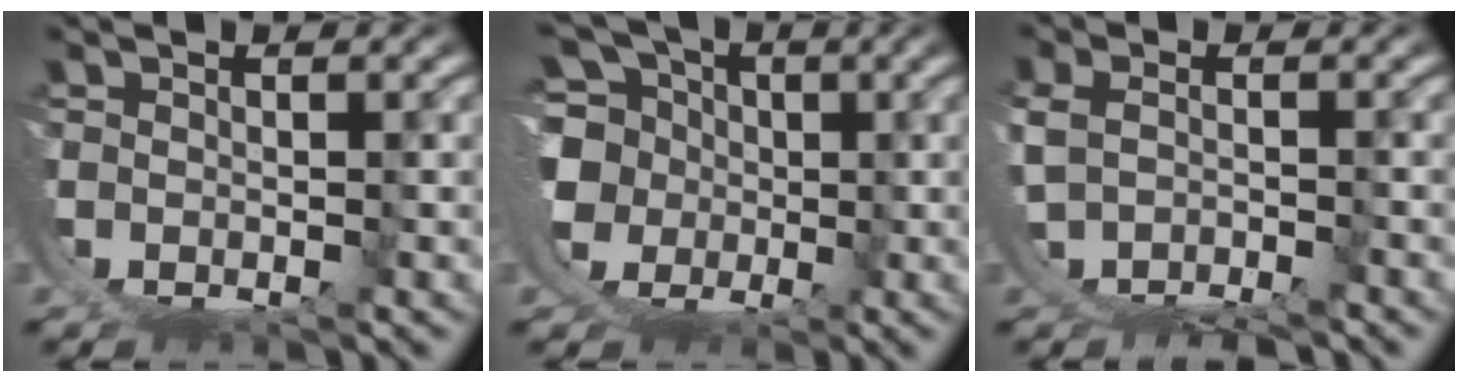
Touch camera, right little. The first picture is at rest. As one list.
[{"total": 12.3, "force": [0.1, 10.7, 5.9], "torque": [-0.129, -0.042, -0.002]}, {"total": 3.3, "force": [-2.9, 0.8, 1.3], "torque": [-0.029, -0.021, -0.038]}]